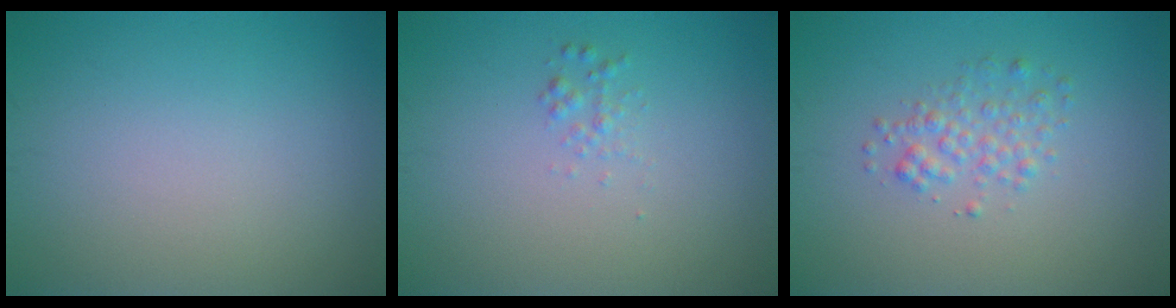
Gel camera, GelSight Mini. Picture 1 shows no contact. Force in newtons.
{"total": 0.9, "press": 0.9, "slide": 0.1}
{"total": 2.0, "press": 2.0, "slide": 0.1}